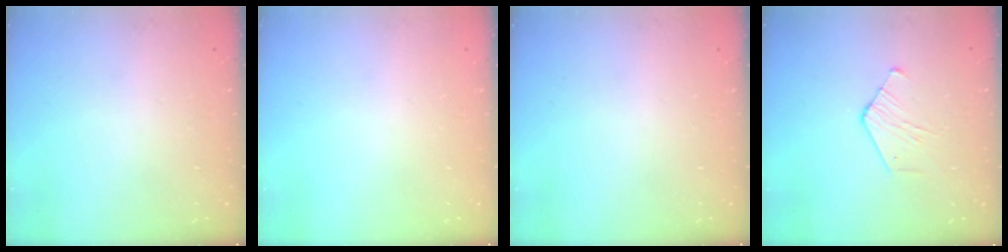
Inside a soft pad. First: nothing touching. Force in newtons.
{"total": 0.0}
{"total": 0.0}
{"total": 4.0, "press": 4.0, "slide": 0.3}